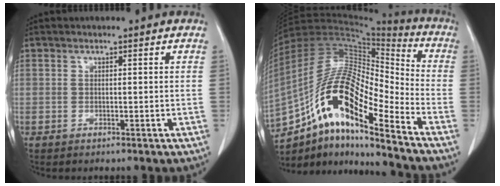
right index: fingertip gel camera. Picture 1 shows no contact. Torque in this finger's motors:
{"motor_torque": [1.09, -1.05, 0.95, 0.21]}